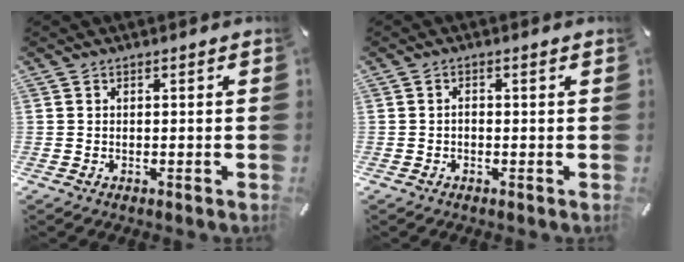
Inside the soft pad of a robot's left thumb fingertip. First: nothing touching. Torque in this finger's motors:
{"motor_torque": [-0.29, 0.20, 0.14, -0.02, 0.05]}